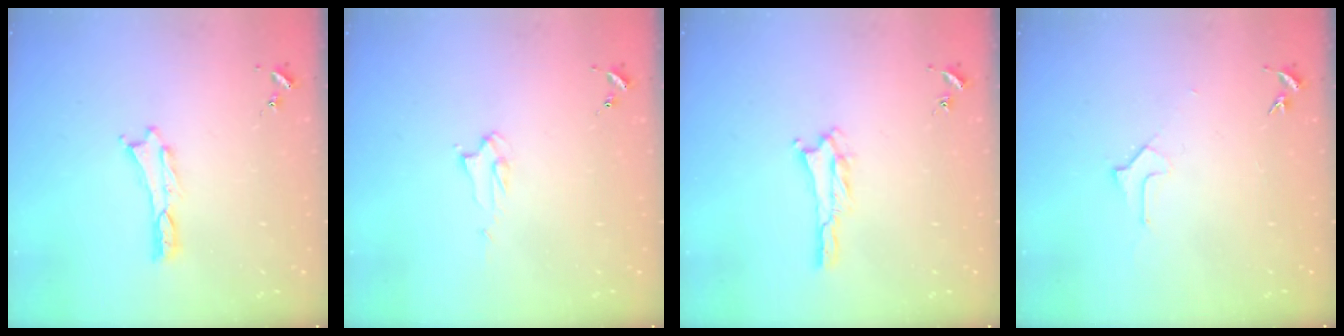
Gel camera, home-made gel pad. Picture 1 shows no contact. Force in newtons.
{"total": 2.2, "press": 2.2, "slide": 0.2}
{"total": 2.1, "press": 2.1, "slide": 0.3}
{"total": 1.6, "press": 1.6, "slide": 0.1}